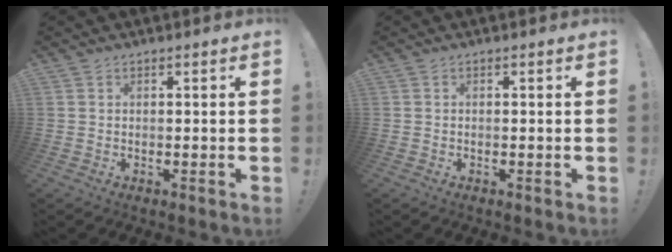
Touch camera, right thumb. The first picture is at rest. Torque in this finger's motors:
{"motor_torque": [0.17, -0.46, -0.12, 0.09, 0.00]}